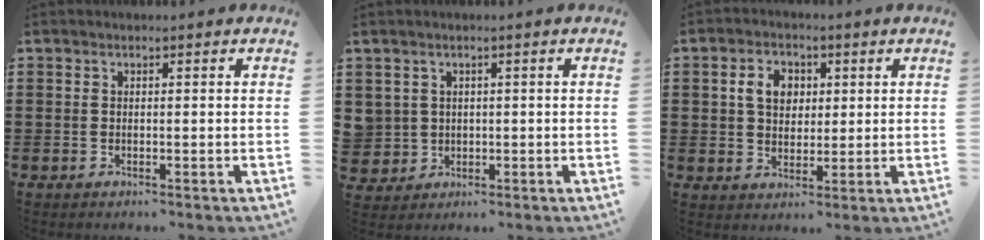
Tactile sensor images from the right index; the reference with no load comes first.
{"total": 2.5, "force": [0.8, 2.3, -0.1], "torque": [-0.012, 0.012, 0.013]}
{"total": 5.2, "force": [1.2, 3.9, 3.2], "torque": [-0.069, 0.013, 0.017]}